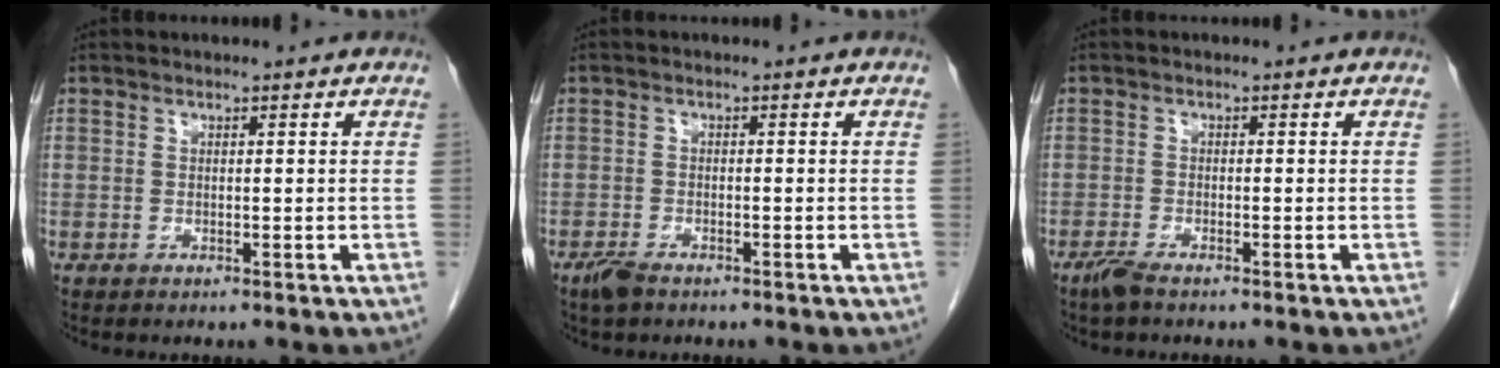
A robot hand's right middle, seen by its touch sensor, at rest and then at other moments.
{"total": 2.4, "force": [-1.8, 0.9, 1.3], "torque": [-0.033, -0.004, -0.031]}
{"total": 2.1, "force": [-1.6, 0.3, 1.3], "torque": [-0.035, -0.005, -0.033]}